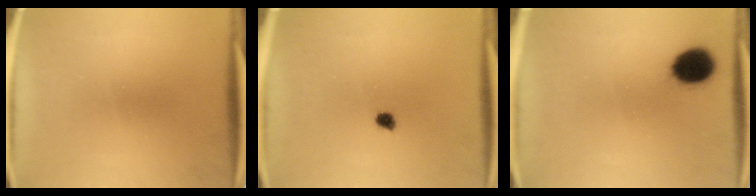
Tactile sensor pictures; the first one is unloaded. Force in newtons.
{"total": 1.8}
{"total": 9.5}